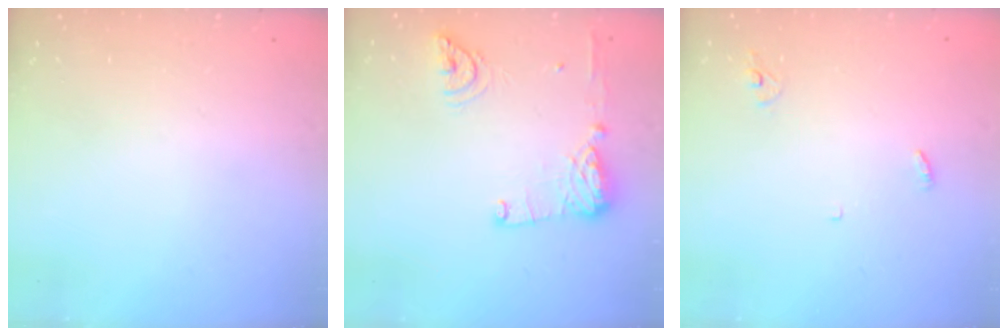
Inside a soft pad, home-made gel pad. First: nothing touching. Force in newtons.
{"total": 12.7, "press": 12.4, "slide": 2.7}
{"total": 3.2, "press": 3.2, "slide": 0.2}